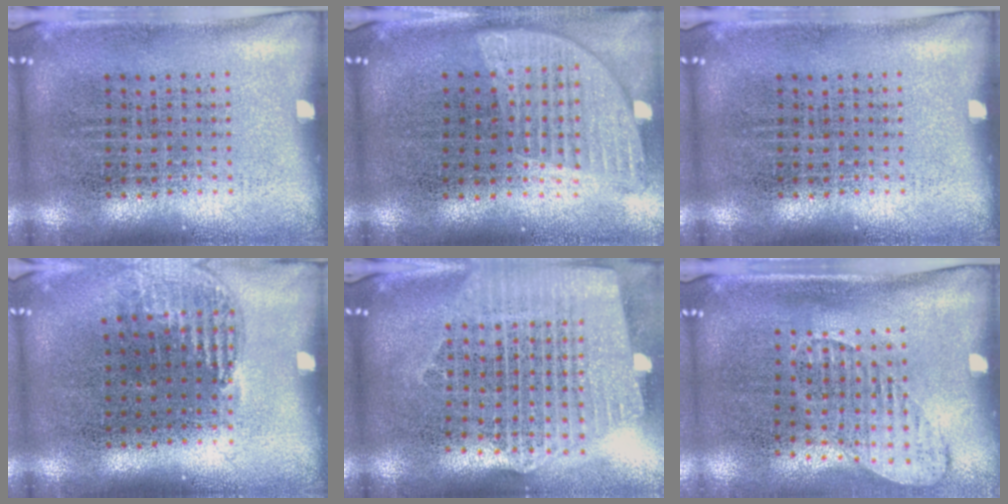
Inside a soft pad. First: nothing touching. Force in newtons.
{"total": 1.1, "press": 1.1, "slide": 0.3}
{"total": 0.0}
{"total": 1.0, "press": 0.9, "slide": 0.5}
{"total": 2.6, "press": 2.2, "slide": 1.3}
{"total": 1.4, "press": 1.1, "slide": 0.8}